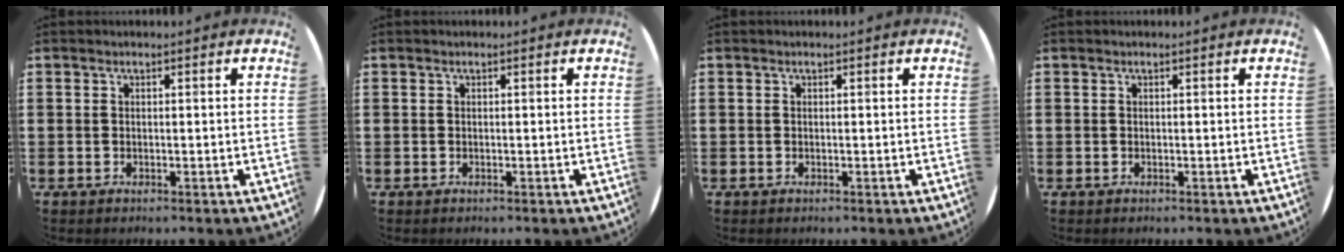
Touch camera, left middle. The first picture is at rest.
{"total": 0.0}
{"total": 0.0}
{"total": 0.0}